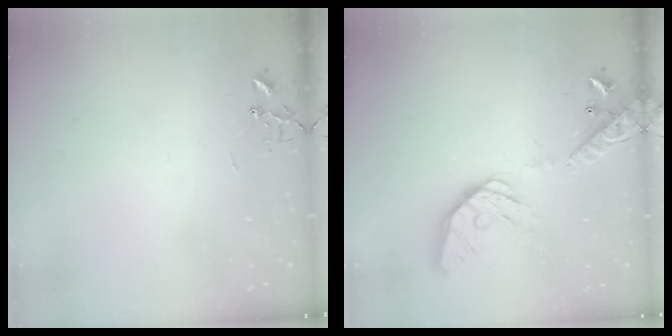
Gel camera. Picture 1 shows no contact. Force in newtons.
{"total": 19.5, "press": 19.2, "slide": 3.3}